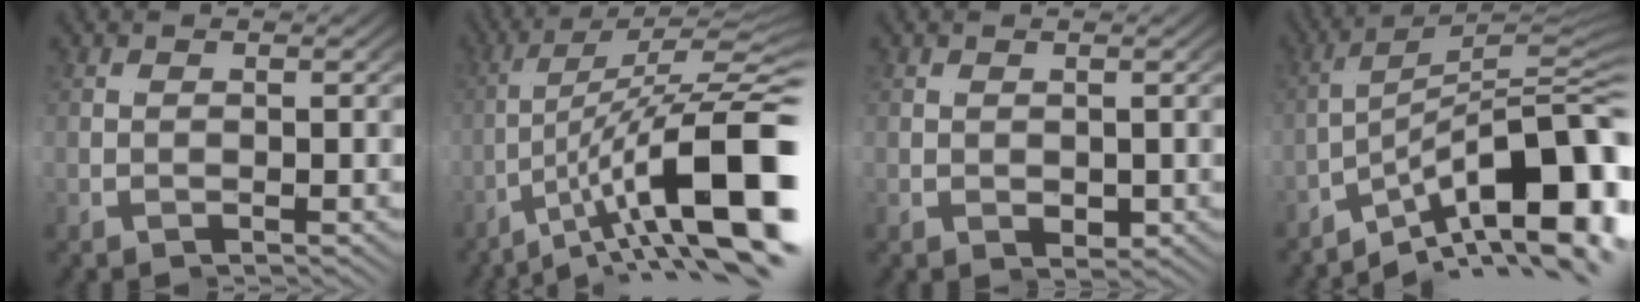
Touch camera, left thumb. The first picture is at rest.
{"total": 9.9, "force": [-2.7, 0.8, 9.5], "torque": [-0.126, 0.026, -0.060]}
{"total": 1.6, "force": [0.5, 0.7, 1.4], "torque": [-0.022, 0.002, 0.010]}
{"total": 10.6, "force": [-3.0, 3.0, 9.8], "torque": [-0.125, 0.017, -0.054]}